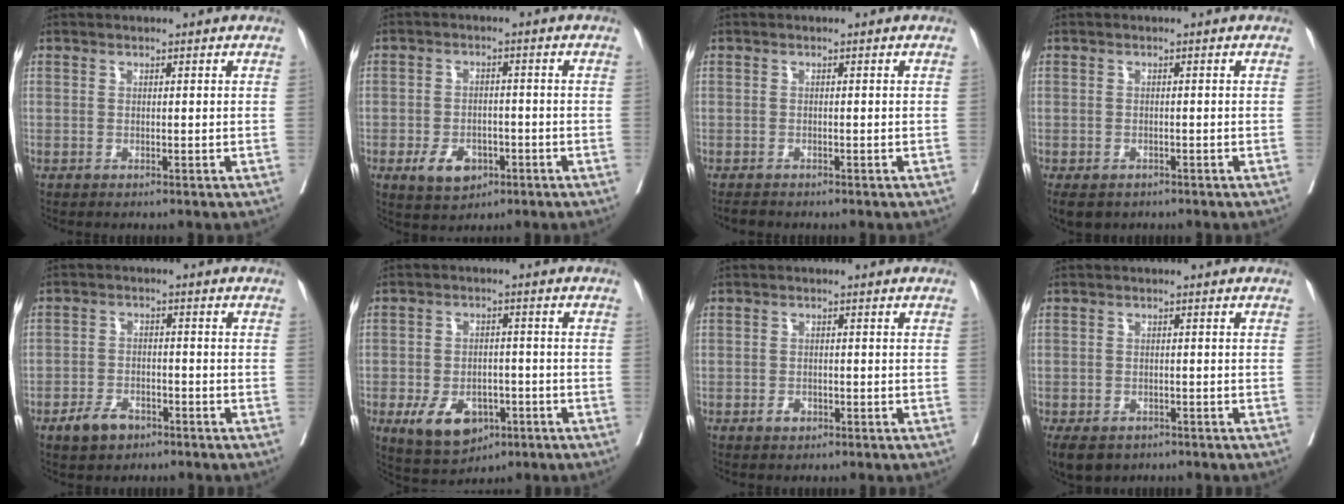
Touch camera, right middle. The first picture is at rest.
{"total": 5.5, "force": [-2.5, 3.5, 3.4], "torque": [-0.057, 0.002, -0.033]}
{"total": 1.1, "force": [-1.1, 0.3, 0.2], "torque": [-0.007, -0.004, -0.016]}
{"total": 5.8, "force": [-3.7, 3.8, 2.3], "torque": [-0.045, -0.006, -0.053]}
{"total": 4.4, "force": [-2.8, 2.5, 2.2], "torque": [-0.042, 0.002, -0.044]}
{"total": 8.6, "force": [-3.8, 5.3, 5.5], "torque": [-0.095, -0.002, -0.052]}
{"total": 1.4, "force": [-0.8, 1.0, 0.8], "torque": [-0.009, 0.003, -0.009]}
{"total": 9.6, "force": [-5.9, 6.4, 3.9], "torque": [-0.097, -0.016, -0.077]}